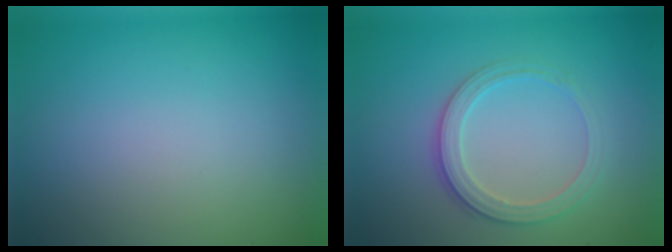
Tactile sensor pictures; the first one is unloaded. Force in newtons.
{"total": 2.8, "press": 2.6, "slide": 0.8}